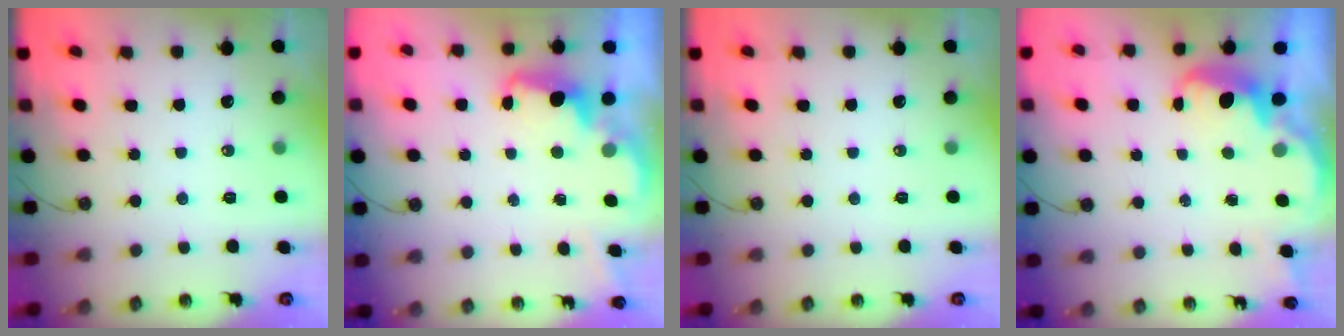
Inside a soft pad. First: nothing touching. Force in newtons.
{"total": 2.4, "press": 2.3, "slide": 0.5}
{"total": 0.0}
{"total": 2.7, "press": 2.6, "slide": 0.6}